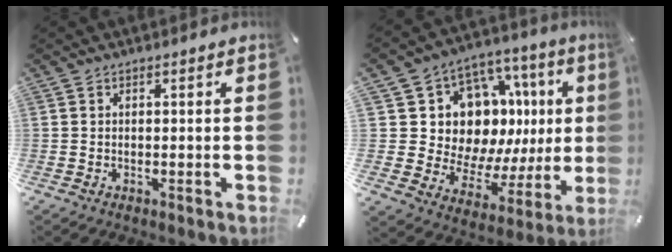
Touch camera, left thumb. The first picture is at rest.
{"total": 16.1, "force": [5.8, 12.8, 7.9], "torque": [-0.111, -0.068, 0.126]}